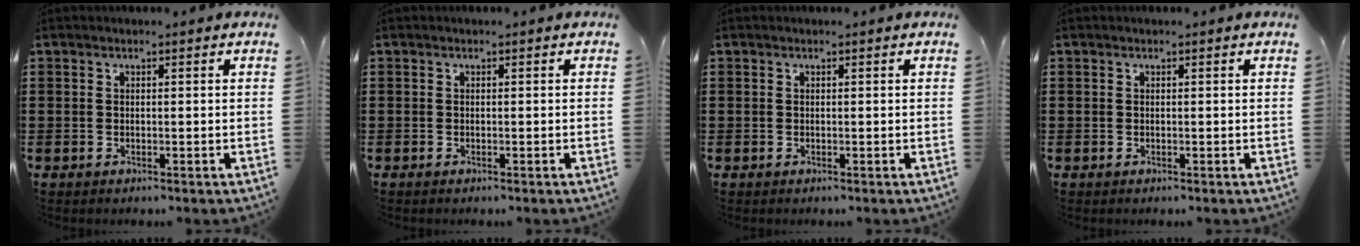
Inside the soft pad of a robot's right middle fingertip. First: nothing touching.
{"total": 0.0}
{"total": 0.0}
{"total": 0.0}